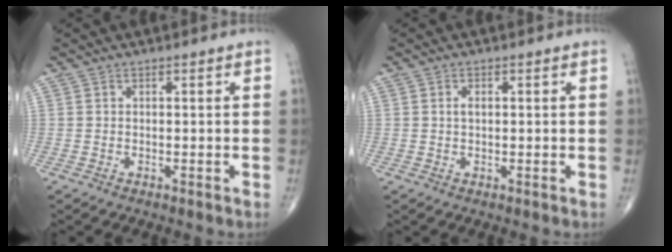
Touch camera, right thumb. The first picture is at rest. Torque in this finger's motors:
{"motor_torque": [-0.28, 0.19, -0.01, 0.00, 0.02]}